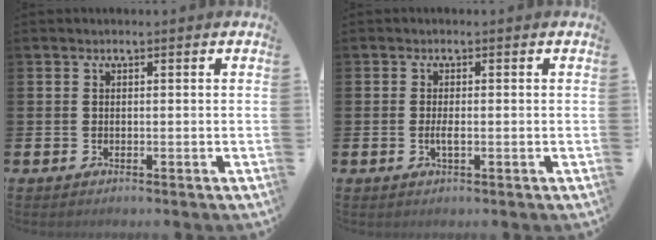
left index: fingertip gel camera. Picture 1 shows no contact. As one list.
[{"total": 1.4, "force": [-0.3, 0.4, 1.3], "torque": [-0.032, 0.003, -0.004]}]